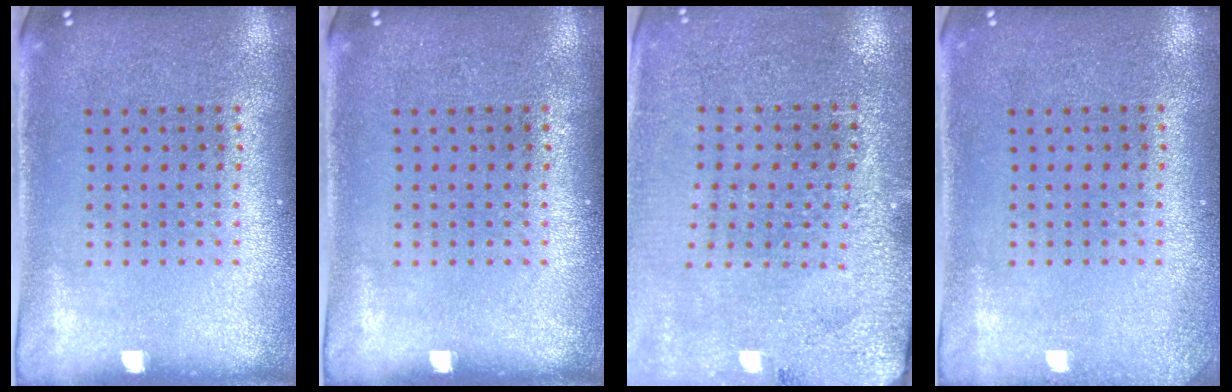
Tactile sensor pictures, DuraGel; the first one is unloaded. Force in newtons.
{"total": 0.0}
{"total": 2.8, "press": 2.8, "slide": 0.1}
{"total": 1.1, "press": 1.1, "slide": 0.1}